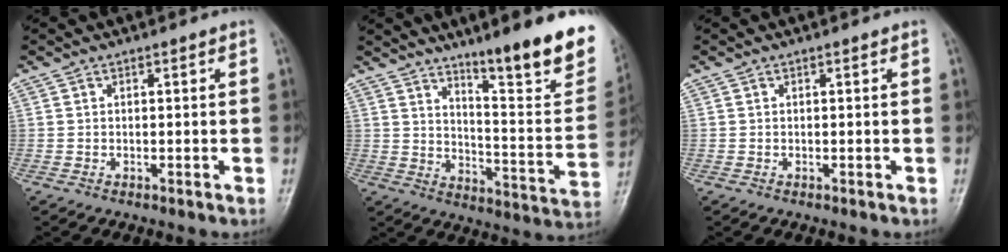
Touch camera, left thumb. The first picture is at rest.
{"total": 20.8, "force": [13.8, 3.4, 15.2], "torque": [-0.178, -0.086, 0.206]}
{"total": 0.0}